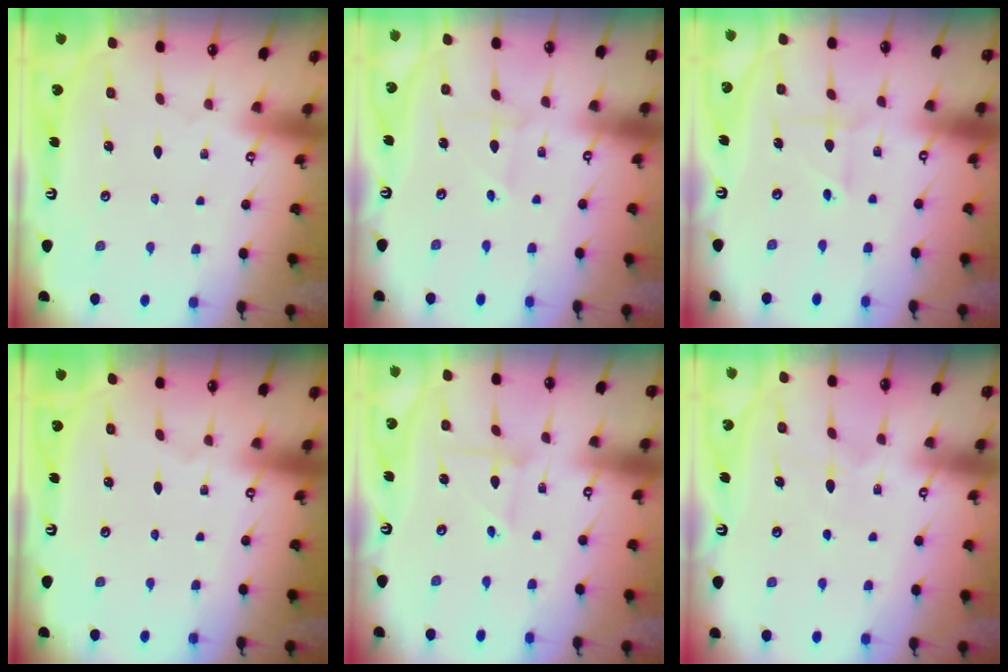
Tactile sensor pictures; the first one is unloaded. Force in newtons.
{"total": 1.8, "press": 1.8, "slide": 0.1}
{"total": 2.4, "press": 2.4, "slide": 0.7}
{"total": 0.0}
{"total": 2.4, "press": 2.4, "slide": 0.3}
{"total": 5.8, "press": 5.8, "slide": 0.5}